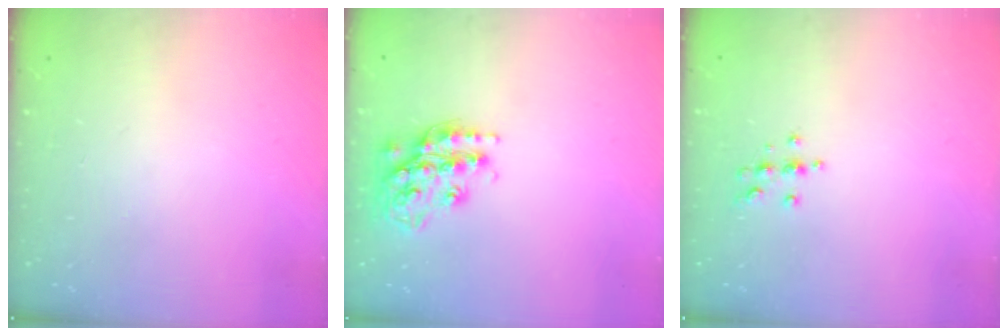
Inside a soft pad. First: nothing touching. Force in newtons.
{"total": 17.5, "press": 17.5, "slide": 1.3}
{"total": 6.2, "press": 6.1, "slide": 1.3}